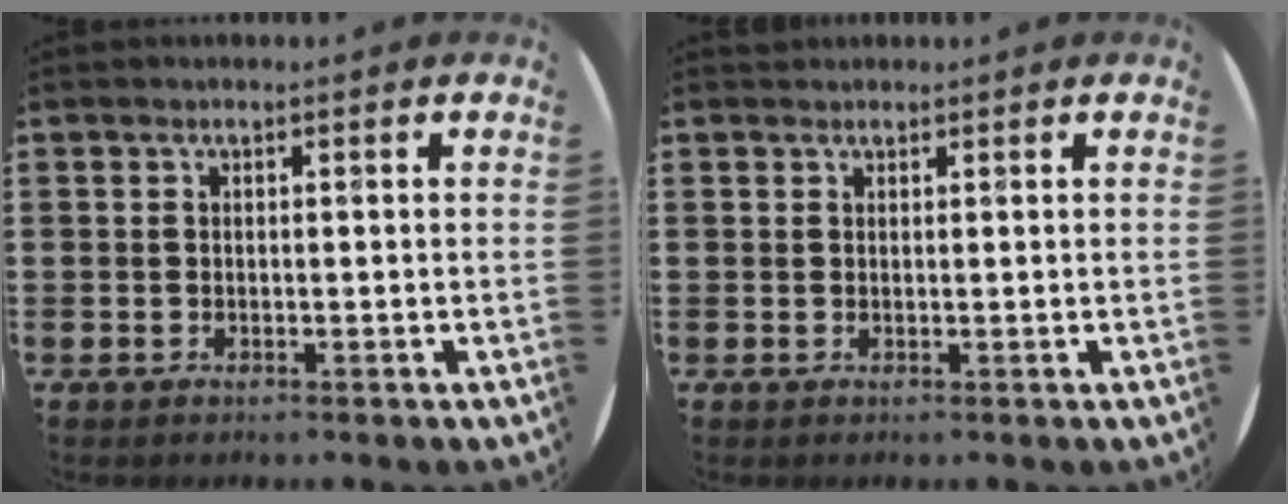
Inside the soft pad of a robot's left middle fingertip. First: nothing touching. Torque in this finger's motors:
{"motor_torque": [0.25, -0.18, 0.00, 0.01]}